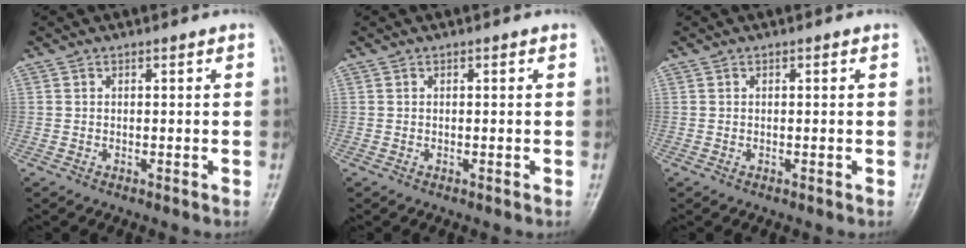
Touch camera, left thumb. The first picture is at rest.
{"total": 0.0}
{"total": 0.0}